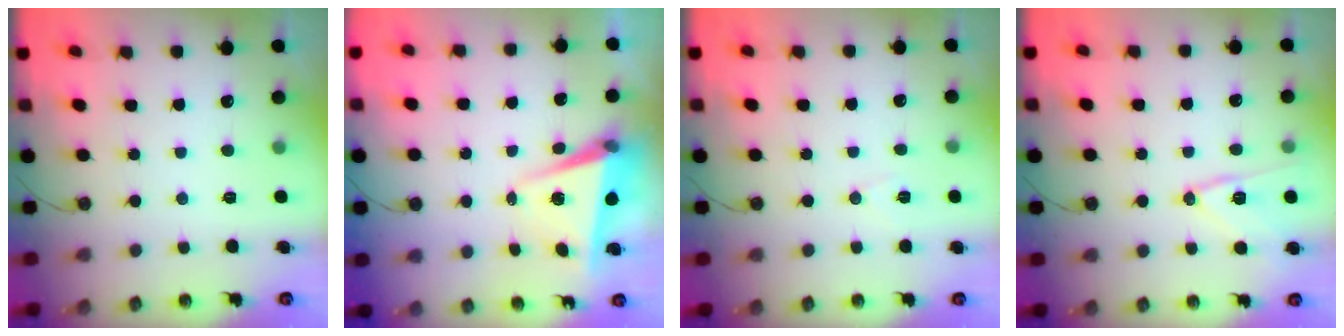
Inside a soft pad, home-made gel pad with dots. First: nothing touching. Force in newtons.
{"total": 5.2, "press": 4.6, "slide": 2.3}
{"total": 5.0, "press": 3.3, "slide": 3.7}
{"total": 12.1, "press": 12.1, "slide": 0.3}